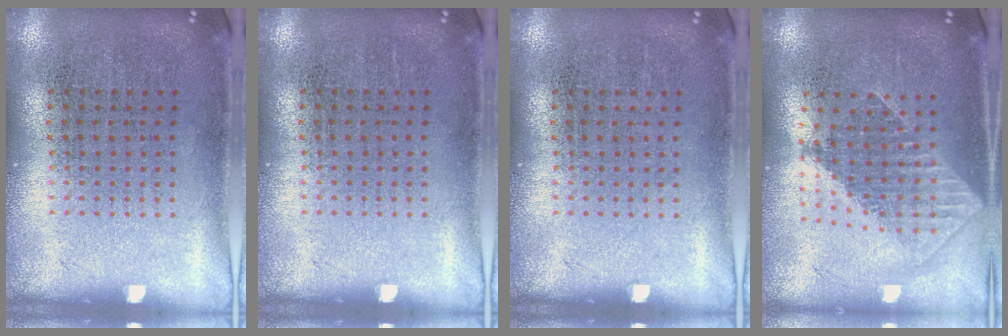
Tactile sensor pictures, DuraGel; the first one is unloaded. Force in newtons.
{"total": 0.0}
{"total": 0.0}
{"total": 1.8, "press": 1.4, "slide": 1.0}